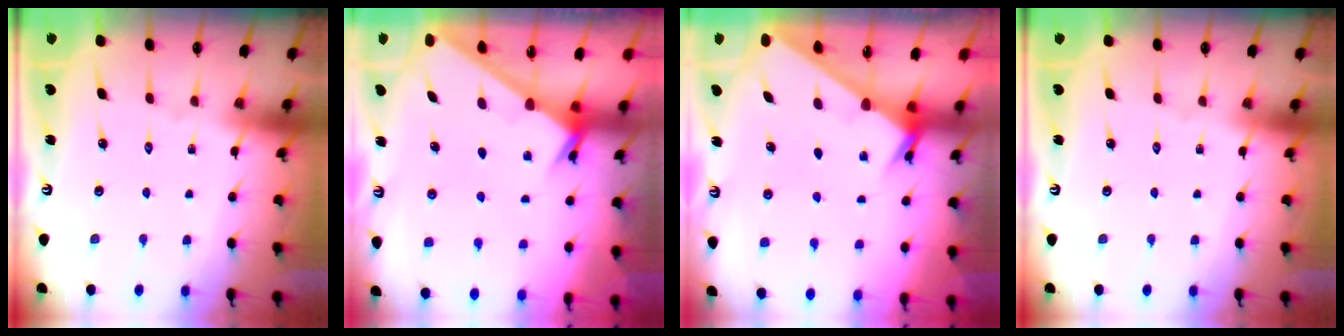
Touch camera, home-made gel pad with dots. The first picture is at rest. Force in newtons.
{"total": 2.3, "press": 2.3, "slide": 0.2}
{"total": 2.1, "press": 2.1, "slide": 0.3}
{"total": 0.0}